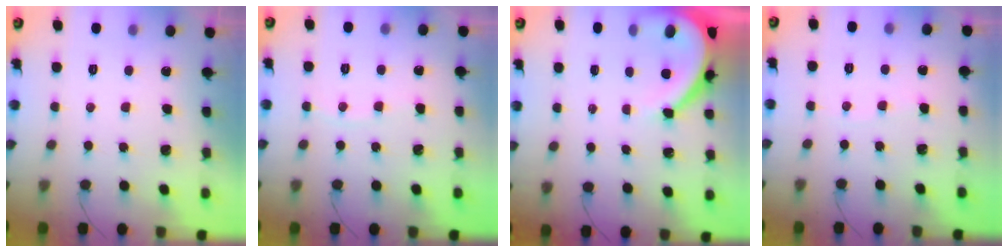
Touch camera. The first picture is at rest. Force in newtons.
{"total": 3.9, "press": 3.8, "slide": 0.6}
{"total": 8.3, "press": 8.2, "slide": 1.1}
{"total": 1.0, "press": 0.9, "slide": 0.2}